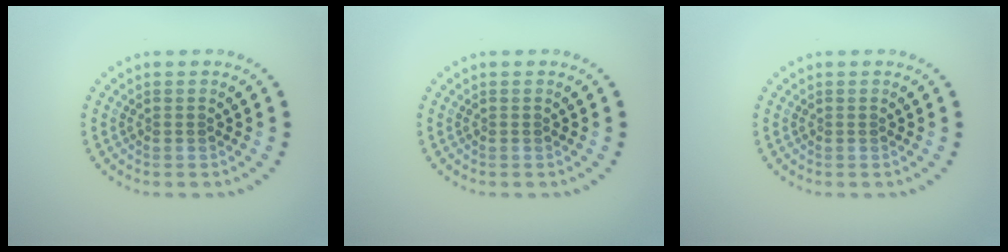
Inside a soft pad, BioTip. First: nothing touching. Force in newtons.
{"total": 0.0}
{"total": 0.0}